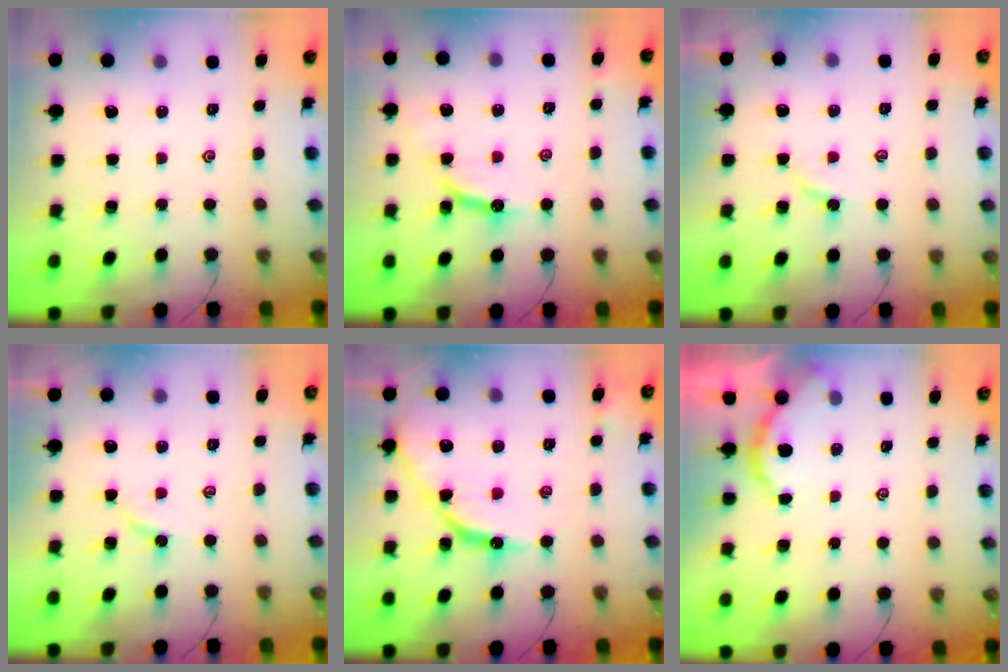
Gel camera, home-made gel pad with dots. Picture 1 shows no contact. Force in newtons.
{"total": 10.2, "press": 10.1, "slide": 0.8}
{"total": 2.5, "press": 2.4, "slide": 0.4}
{"total": 2.5, "press": 2.4, "slide": 0.4}
{"total": 12.8, "press": 12.7, "slide": 1.1}
{"total": 1.9, "press": 1.9, "slide": 0.4}